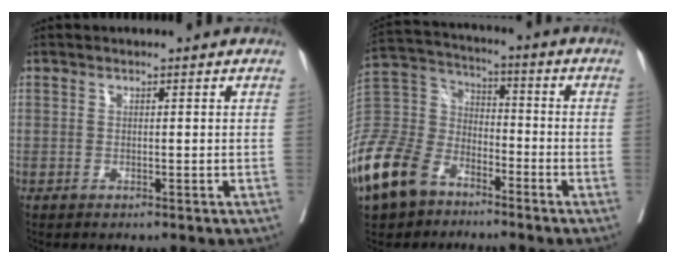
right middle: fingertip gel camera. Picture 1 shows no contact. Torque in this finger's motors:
{"motor_torque": [1.18, -0.96, 1.00, 0.14]}